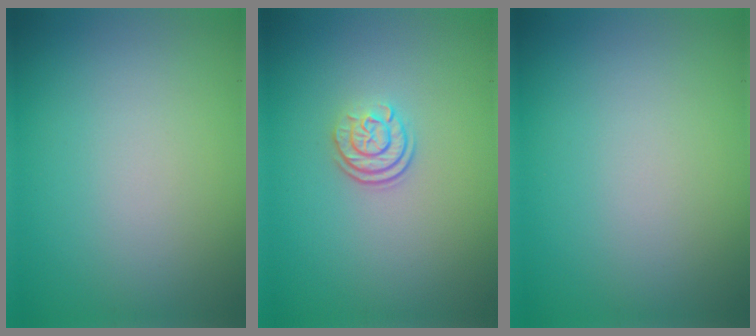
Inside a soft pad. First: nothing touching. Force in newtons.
{"total": 2.4, "press": 1.8, "slide": 1.6}
{"total": 0.0}